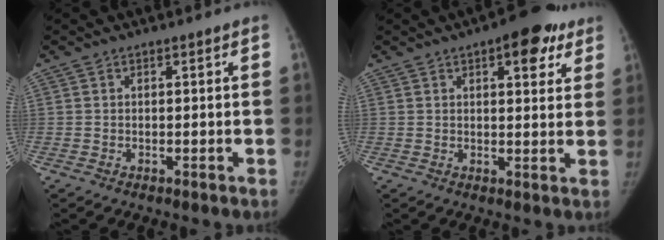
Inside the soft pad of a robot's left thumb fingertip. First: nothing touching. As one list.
[{"total": 9.4, "force": [5.0, 4.1, 6.8], "torque": [-0.051, -0.012, 0.059]}]